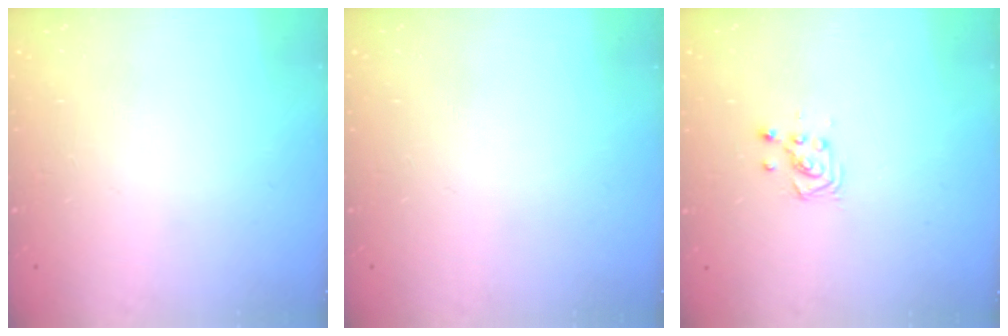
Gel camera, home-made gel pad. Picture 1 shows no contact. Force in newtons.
{"total": 0.0}
{"total": 3.6, "press": 3.6, "slide": 0.2}